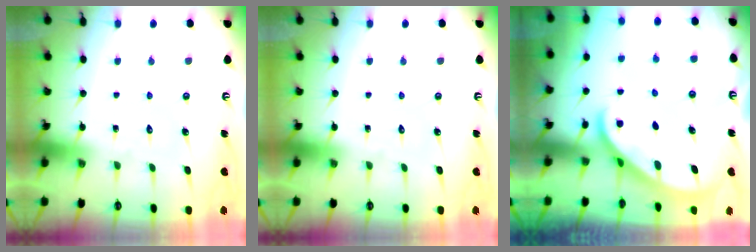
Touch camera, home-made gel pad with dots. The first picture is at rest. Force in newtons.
{"total": 0.0}
{"total": 2.1, "press": 2.1, "slide": 0.2}